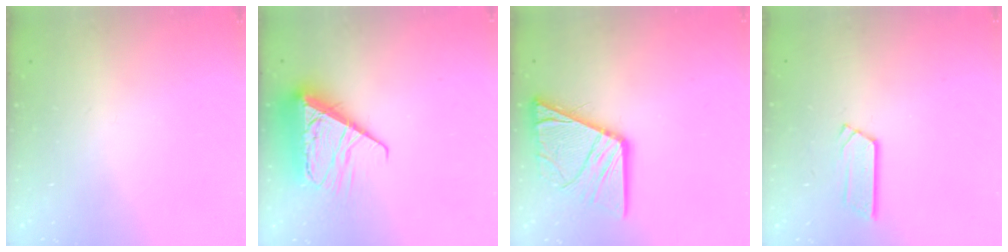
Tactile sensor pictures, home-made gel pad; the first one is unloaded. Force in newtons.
{"total": 10.7, "press": 10.6, "slide": 1.3}
{"total": 15.7, "press": 15.7, "slide": 1.6}
{"total": 4.7, "press": 4.7, "slide": 0.4}